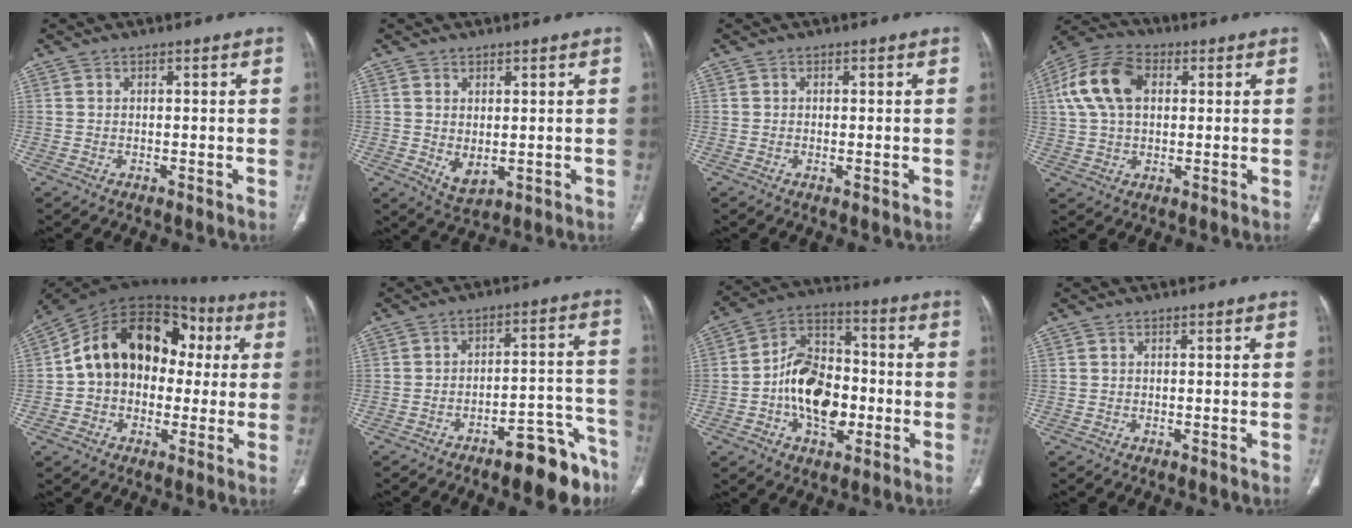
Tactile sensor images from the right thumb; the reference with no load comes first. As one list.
[{"total": 3.9, "force": [0.0, 2.3, 3.1], "torque": [-0.050, -0.010, 0.015]}, {"total": 0.7, "force": [-0.2, 0.3, 0.6], "torque": [-0.013, -0.003, -0.003]}, {"total": 12.8, "force": [2.9, 8.3, 9.2], "torque": [-0.181, 0.023, 0.048]}, {"total": 19.9, "force": [2.2, 14.6, 13.3], "torque": [-0.185, 0.051, 0.029]}, {"total": 12.9, "force": [-8.9, 4.1, 8.4], "torque": [-0.076, 0.082, -0.123]}, {"total": 15.6, "force": [-3.0, 10.2, 11.5], "torque": [-0.162, 0.034, -0.052]}, {"total": 0.0}]